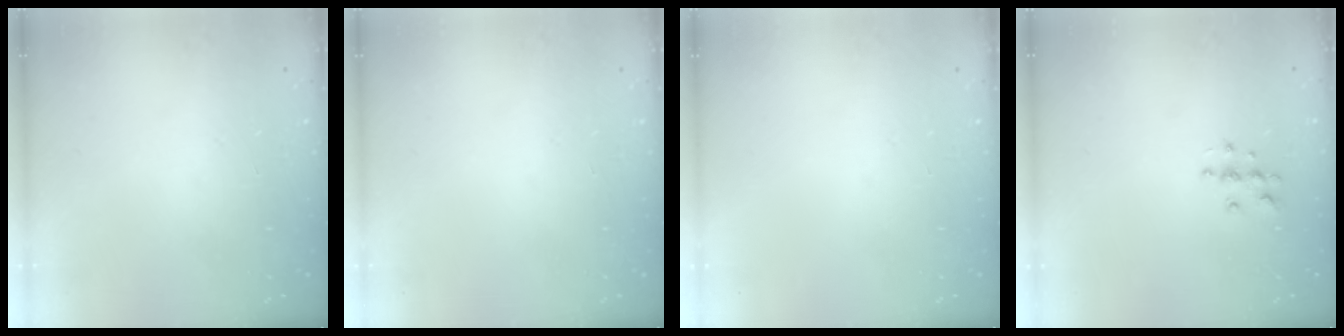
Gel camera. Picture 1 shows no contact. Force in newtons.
{"total": 0.0}
{"total": 0.0}
{"total": 5.4, "press": 5.4, "slide": 0.6}